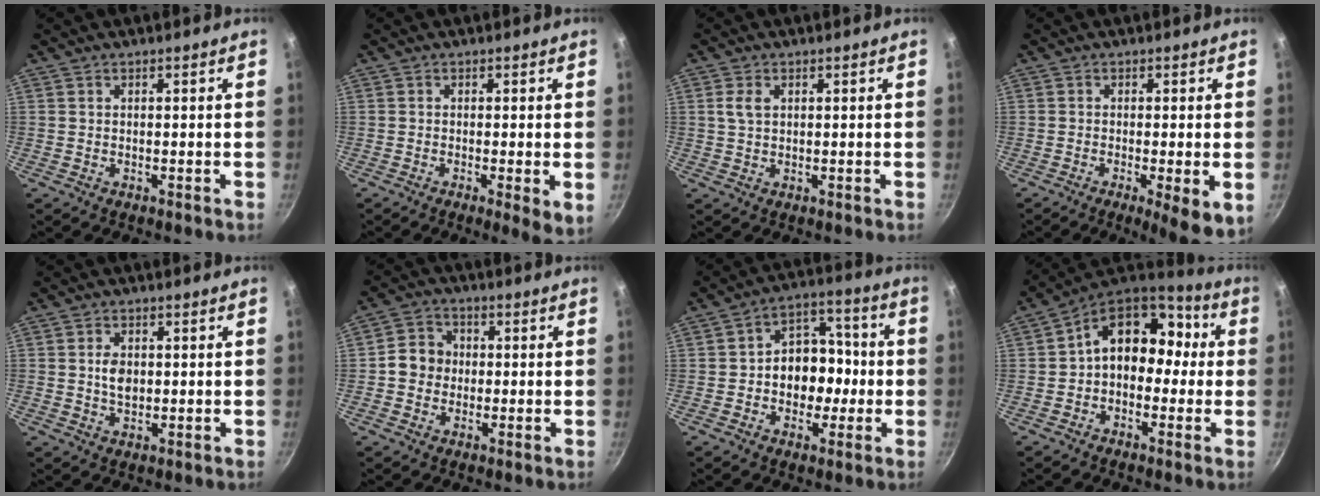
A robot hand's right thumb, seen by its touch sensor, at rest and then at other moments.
{"total": 4.6, "force": [-1.0, 0.8, 4.4], "torque": [-0.076, -0.015, -0.020]}
{"total": 2.8, "force": [0.8, 1.8, 2.0], "torque": [-0.041, 0.003, 0.018]}
{"total": 7.6, "force": [-2.6, 1.4, 7.0], "torque": [-0.104, -0.017, -0.041]}
{"total": 3.9, "force": [0.2, 2.7, 2.8], "torque": [-0.041, 0.000, 0.006]}
{"total": 6.5, "force": [-0.4, 5.9, 2.9], "torque": [-0.029, 0.019, -0.018]}
{"total": 9.4, "force": [-1.1, 7.1, 6.0], "torque": [-0.041, 0.035, -0.027]}
{"total": 15.0, "force": [0.6, 10.5, 10.8], "torque": [-0.107, 0.053, -0.009]}